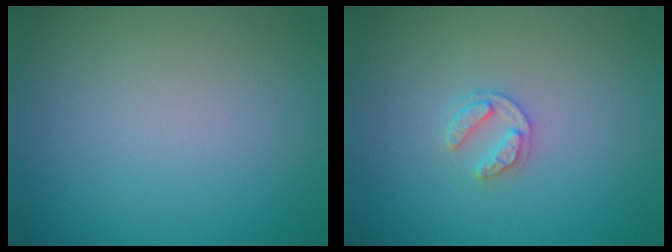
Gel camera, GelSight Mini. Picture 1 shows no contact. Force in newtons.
{"total": 1.8, "press": 1.8, "slide": 0.3}